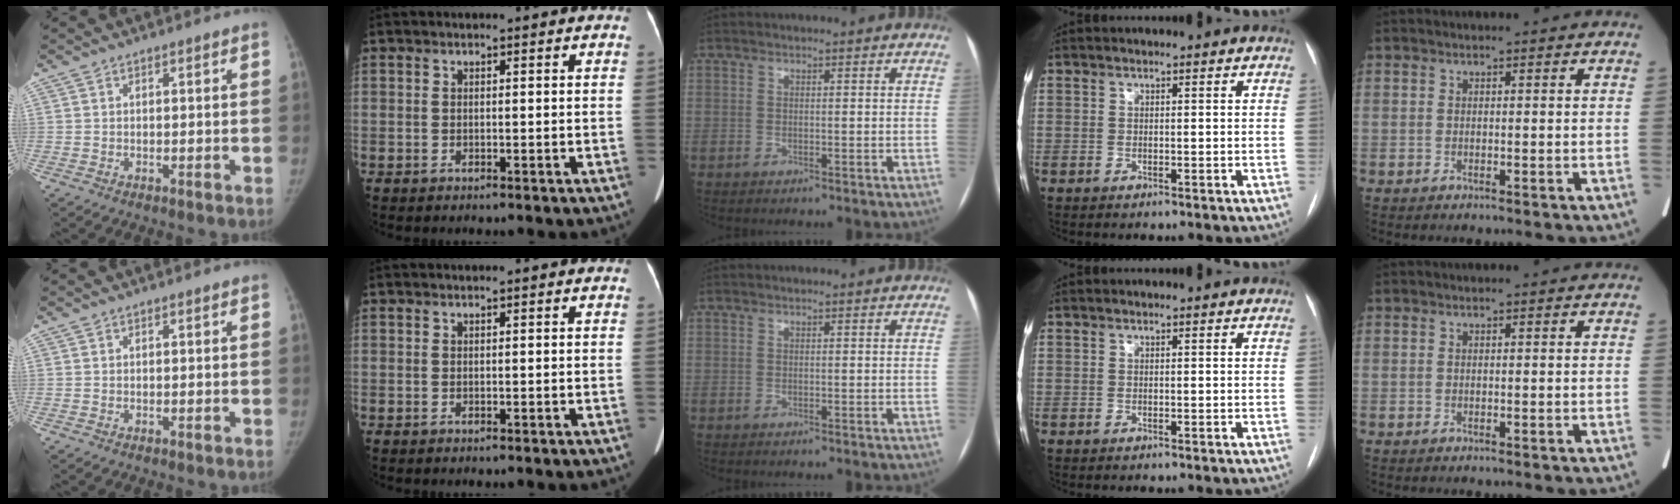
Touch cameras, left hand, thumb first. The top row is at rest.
{}